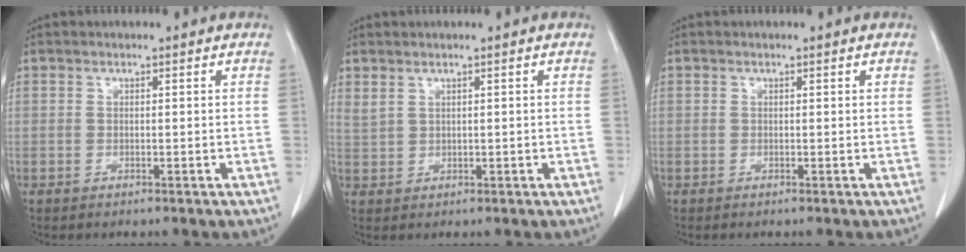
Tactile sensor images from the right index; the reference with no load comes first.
{"total": 1.7, "force": [1.1, 0.7, 1.1], "torque": [-0.032, 0.007, 0.034]}
{"total": 0.0}